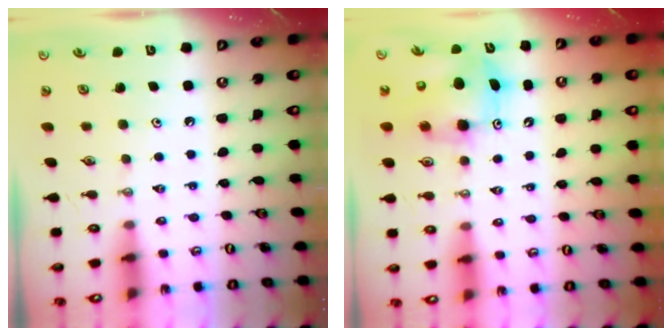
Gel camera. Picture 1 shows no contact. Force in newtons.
{"total": 8.4, "press": 8.2, "slide": 2.0}